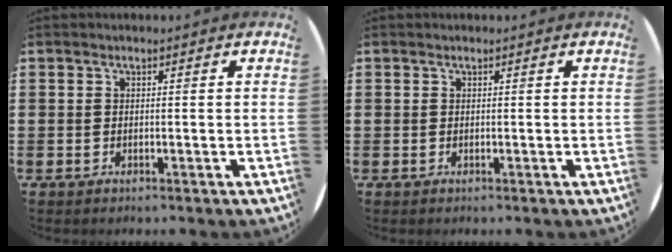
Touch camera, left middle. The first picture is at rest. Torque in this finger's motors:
{"motor_torque": [-0.09, -0.03, -0.01, 0.00]}